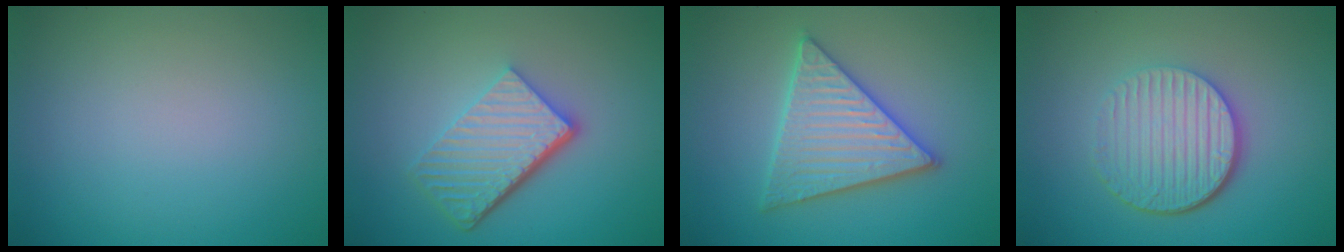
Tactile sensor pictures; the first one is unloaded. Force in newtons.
{"total": 6.1, "press": 4.1, "slide": 4.5}
{"total": 5.6, "press": 5.5, "slide": 0.7}
{"total": 5.7, "press": 4.0, "slide": 4.0}